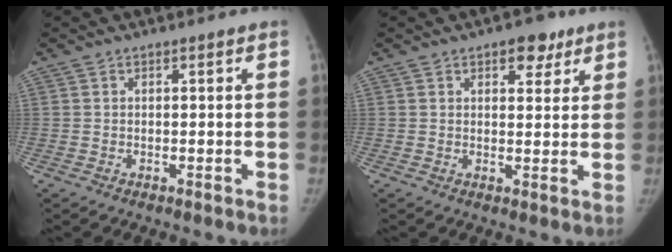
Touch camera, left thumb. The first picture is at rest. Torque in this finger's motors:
{"motor_torque": [0.02, -0.29, 0.89, -0.48, 0.13]}